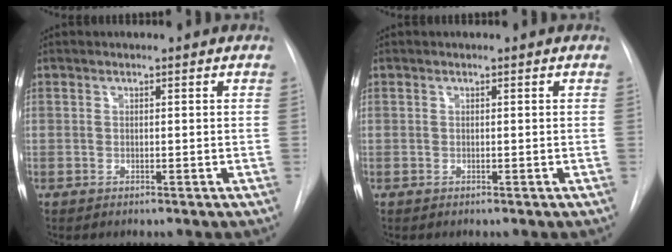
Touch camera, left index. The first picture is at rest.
{"total": 0.0}